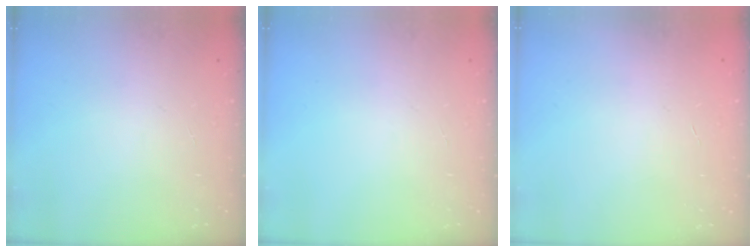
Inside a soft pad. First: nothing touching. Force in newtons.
{"total": 0.0}
{"total": 0.6, "press": 0.6, "slide": 0.2}